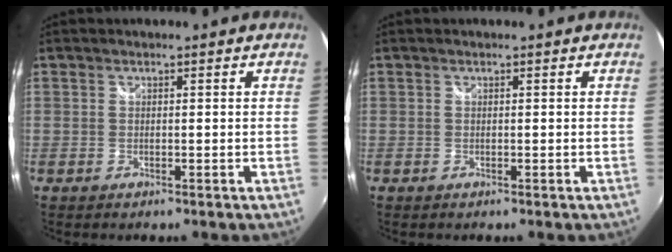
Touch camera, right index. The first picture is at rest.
{"total": 0.0}